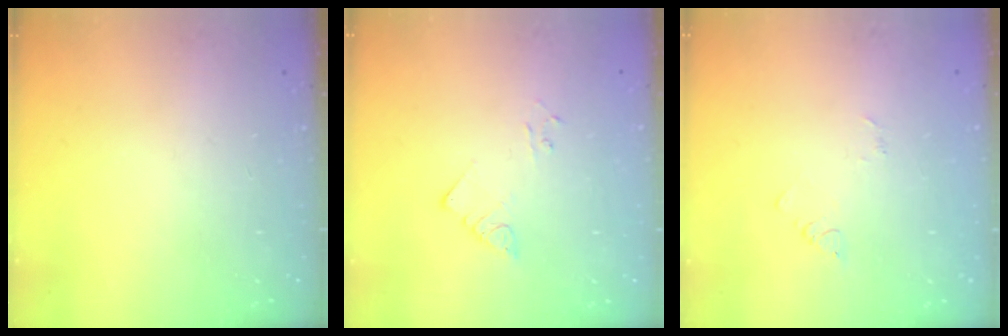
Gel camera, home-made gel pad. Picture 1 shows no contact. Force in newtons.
{"total": 2.2, "press": 2.2, "slide": 0.2}
{"total": 2.4, "press": 2.4, "slide": 0.3}